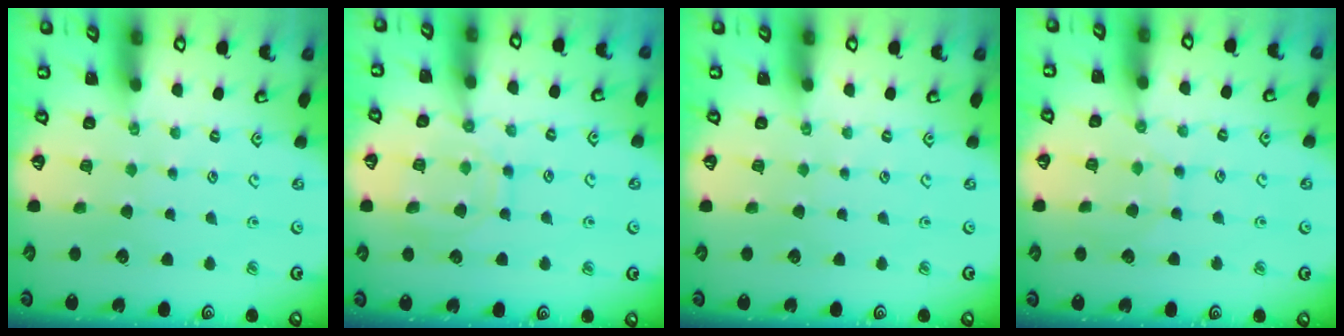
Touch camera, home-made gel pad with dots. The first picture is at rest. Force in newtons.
{"total": 11.7, "press": 11.7, "slide": 0.7}
{"total": 0.0}
{"total": 5.9, "press": 5.9, "slide": 0.7}